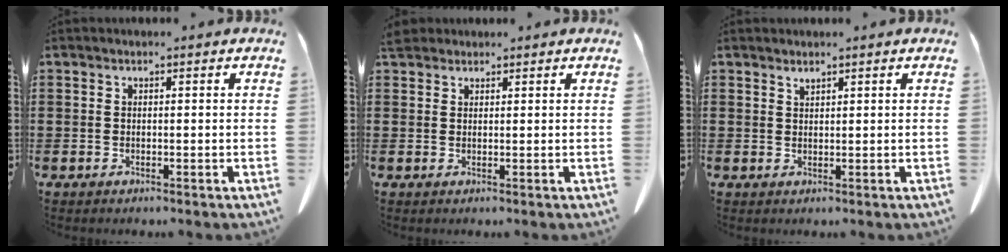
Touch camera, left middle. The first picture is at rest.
{"total": 2.3, "force": [1.9, 1.0, 0.7], "torque": [-0.021, 0.007, 0.038]}
{"total": 1.0, "force": [1.0, 0.2, 0.2], "torque": [-0.007, -0.001, 0.019]}